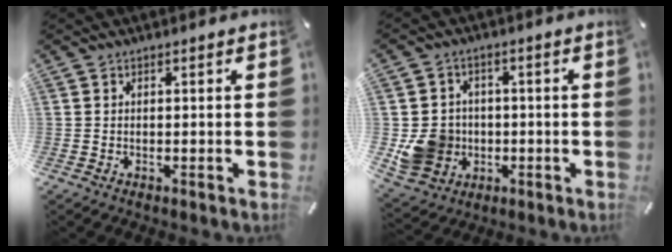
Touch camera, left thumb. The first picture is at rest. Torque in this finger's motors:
{"motor_torque": [0.86, 1.04, 0.09, 0.05, 0.08]}